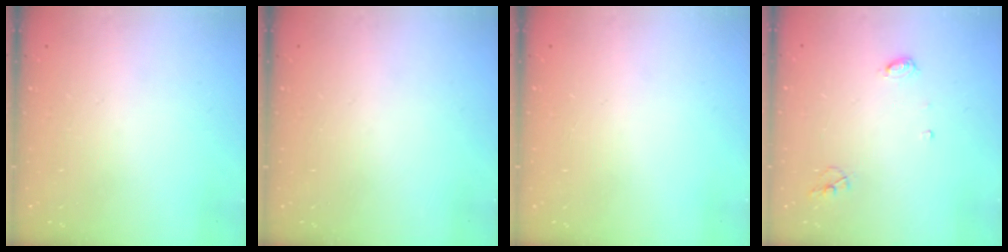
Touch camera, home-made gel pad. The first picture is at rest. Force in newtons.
{"total": 0.0}
{"total": 0.0}
{"total": 4.7, "press": 4.6, "slide": 0.5}